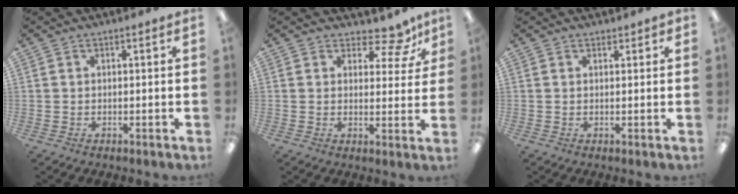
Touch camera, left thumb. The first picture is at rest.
{"total": 7.2, "force": [5.2, 3.8, 3.4], "torque": [-0.036, -0.035, 0.087]}
{"total": 1.1, "force": [0.7, 0.8, 0.2], "torque": [0.005, -0.001, 0.011]}